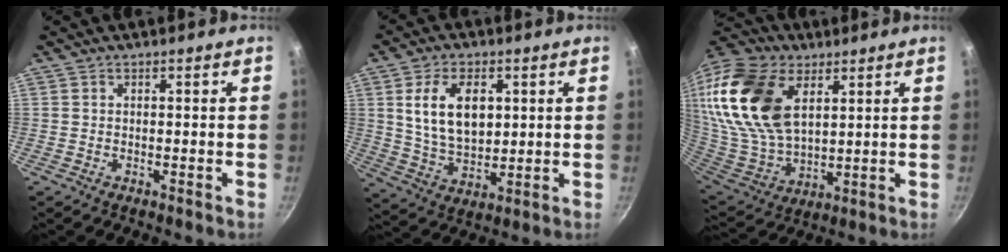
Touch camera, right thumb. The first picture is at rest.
{"total": 12.4, "force": [3.1, 7.6, 9.3], "torque": [-0.142, -0.015, 0.062]}
{"total": 24.7, "force": [8.9, 15.0, 17.5], "torque": [-0.347, -0.025, 0.172]}